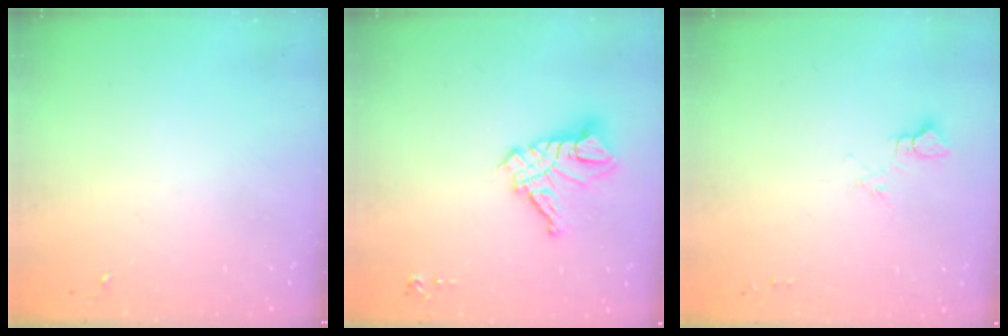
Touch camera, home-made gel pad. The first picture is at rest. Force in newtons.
{"total": 12.6, "press": 12.5, "slide": 1.3}
{"total": 3.7, "press": 3.7, "slide": 0.4}